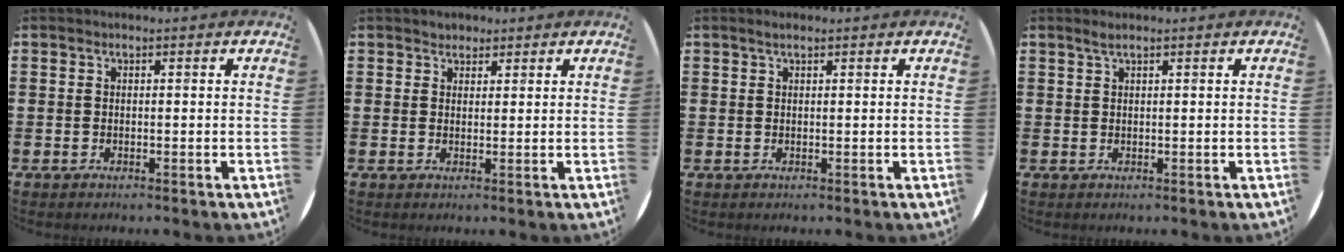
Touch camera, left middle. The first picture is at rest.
{"total": 1.5, "force": [1.3, 0.6, -0.1], "torque": [0.000, 0.002, 0.027]}
{"total": 0.9, "force": [0.7, 0.1, 0.6], "torque": [-0.010, 0.003, 0.011]}
{"total": 1.1, "force": [0.8, 0.0, 0.8], "torque": [-0.014, 0.002, 0.013]}